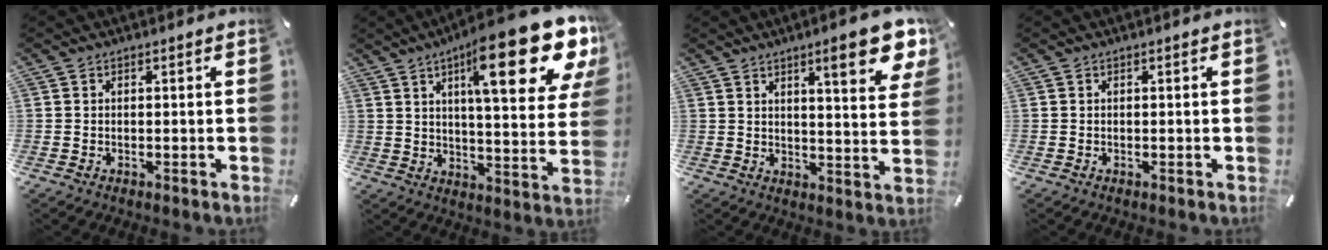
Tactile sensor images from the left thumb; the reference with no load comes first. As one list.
[{"total": 24.5, "force": [13.1, 7.6, 19.2], "torque": [-0.266, -0.075, 0.198]}, {"total": 12.4, "force": [7.3, 3.1, 9.5], "torque": [-0.129, -0.037, 0.116]}, {"total": 0.0}]